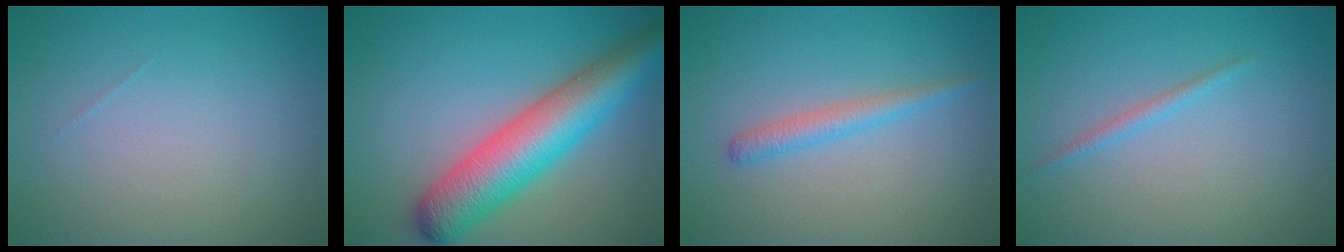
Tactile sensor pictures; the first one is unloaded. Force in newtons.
{"total": 8.5, "press": 8.5, "slide": 0.3}
{"total": 1.9, "press": 1.8, "slide": 0.1}
{"total": 1.0, "press": 1.0, "slide": 0.0}